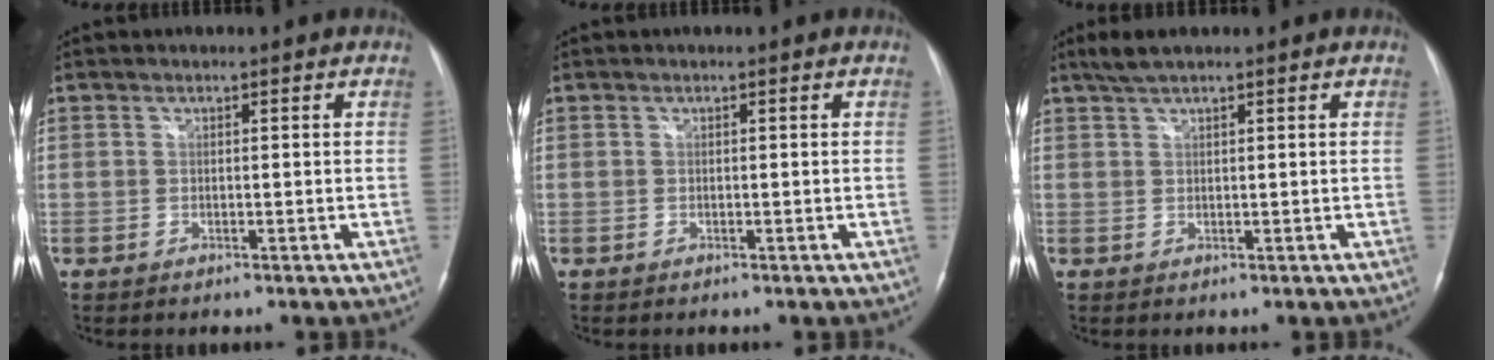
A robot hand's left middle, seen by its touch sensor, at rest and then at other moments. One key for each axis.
{"total": 0.0}
{"total": 2.9, "fx": 2.3, "fy": 0.2, "fz": 1.7, "tx": -0.042, "ty": 0.010, "tz": 0.047}